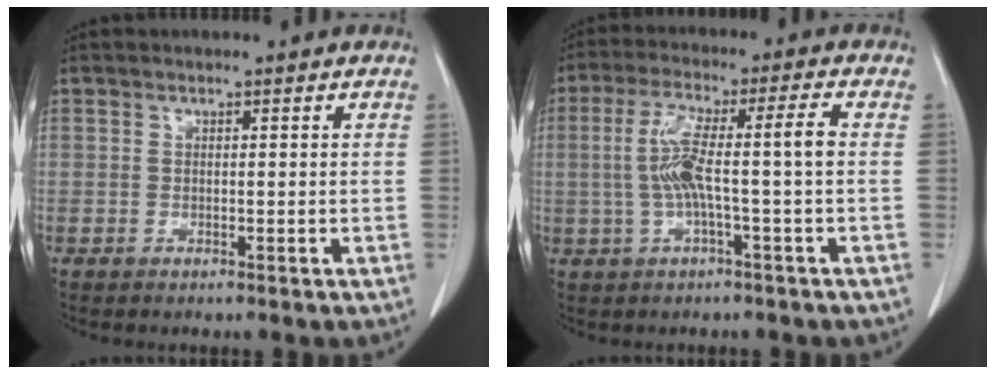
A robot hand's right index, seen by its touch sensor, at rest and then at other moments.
{"total": 8.3, "force": [-0.5, 0.1, 8.2], "torque": [-0.164, 0.027, -0.009]}